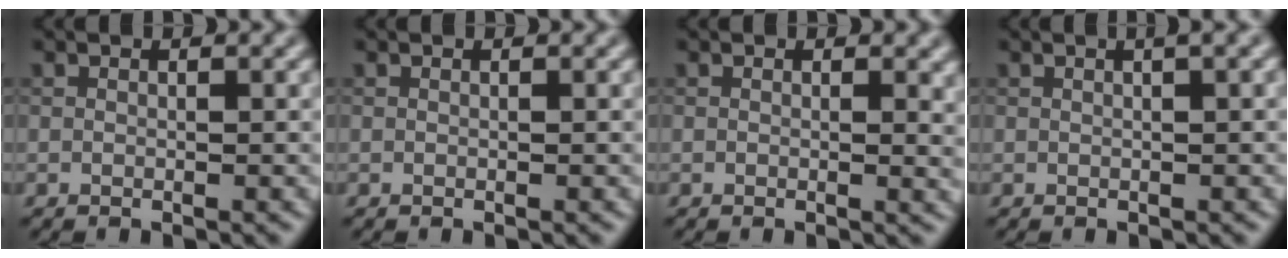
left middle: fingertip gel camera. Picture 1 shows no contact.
{"total": 0.0}
{"total": 1.7, "force": [0.1, 0.6, 1.5], "torque": [-0.017, -0.006, 0.002]}
{"total": 1.5, "force": [0.4, 0.4, 1.4], "torque": [-0.016, 0.011, 0.000]}